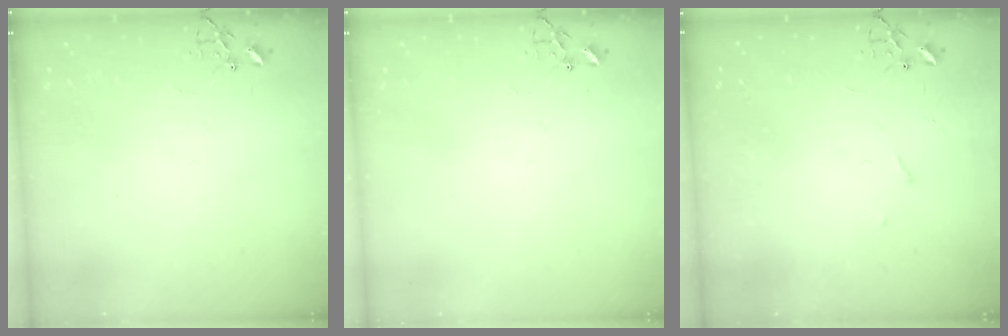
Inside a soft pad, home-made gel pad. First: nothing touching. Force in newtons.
{"total": 0.0}
{"total": 2.9, "press": 2.8, "slide": 0.5}